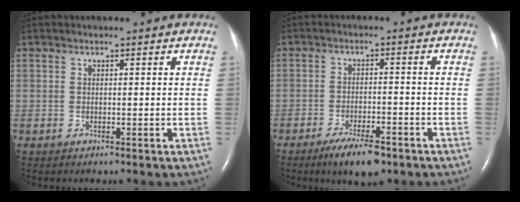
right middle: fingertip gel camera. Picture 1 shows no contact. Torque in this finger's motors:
{"motor_torque": [0.16, -0.14, 0.10, 0.02]}